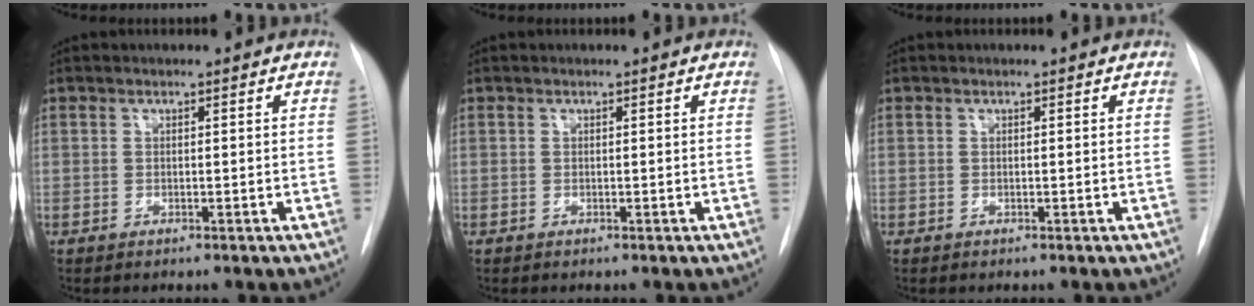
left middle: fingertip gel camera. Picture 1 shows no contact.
{"total": 0.0}
{"total": 0.0}